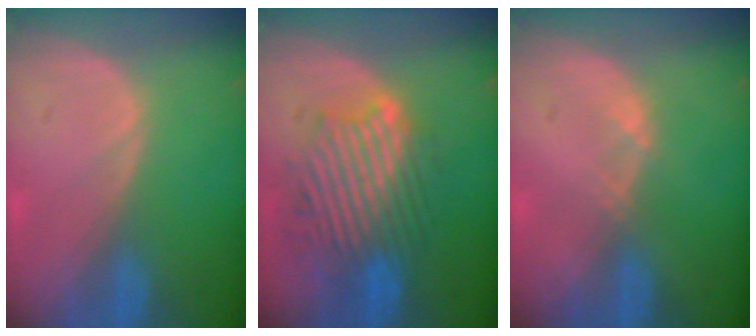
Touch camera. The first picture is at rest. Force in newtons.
{"total": 9.8, "press": 9.5, "slide": 2.1}
{"total": 0.8, "press": 0.8, "slide": 0.1}